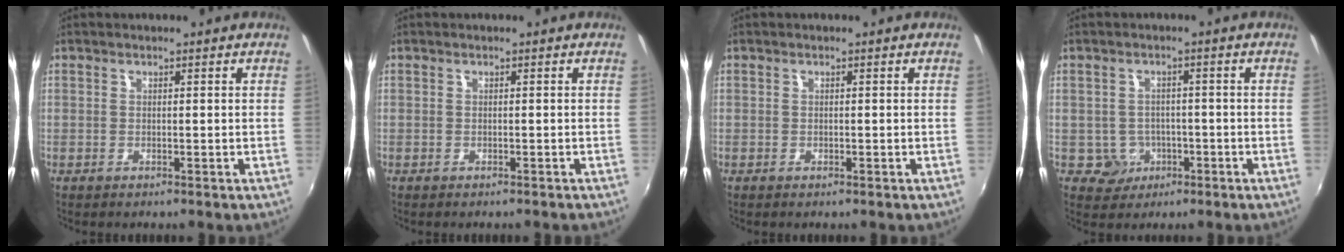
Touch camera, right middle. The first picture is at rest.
{"total": 0.6, "force": [-0.5, 0.2, 0.2], "torque": [-0.004, -0.002, -0.008]}
{"total": 0.0}
{"total": 4.5, "force": [-1.6, 4.2, 0.6], "torque": [-0.023, 0.010, -0.015]}